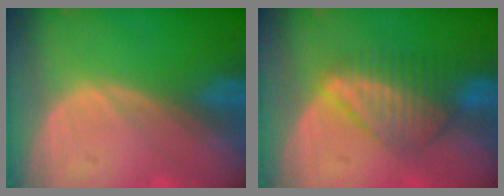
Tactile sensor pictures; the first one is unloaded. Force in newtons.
{"total": 6.4, "press": 6.4, "slide": 0.1}